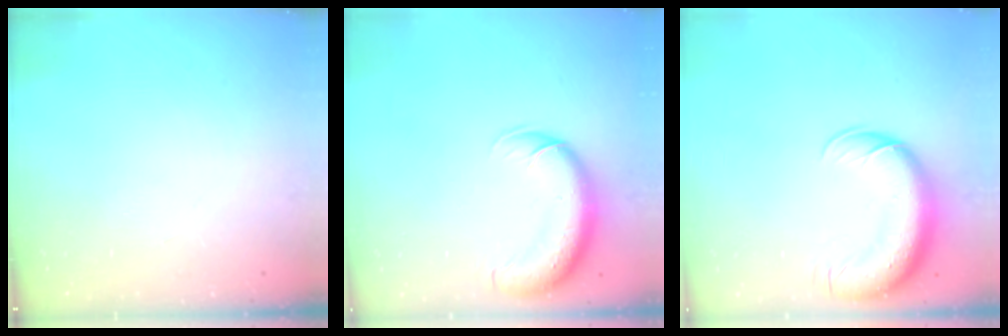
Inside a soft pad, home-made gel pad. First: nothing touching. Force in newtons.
{"total": 11.0, "press": 10.6, "slide": 2.8}
{"total": 13.5, "press": 13.1, "slide": 3.3}